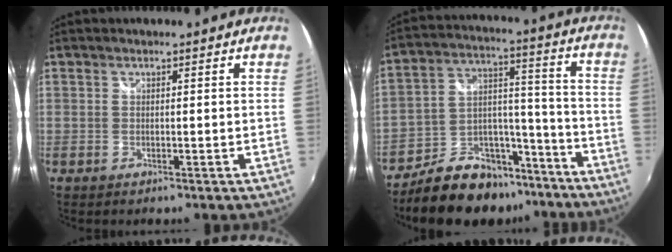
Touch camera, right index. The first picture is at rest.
{"total": 17.3, "force": [-13.0, 9.0, 6.9], "torque": [-0.131, 0.053, -0.190]}